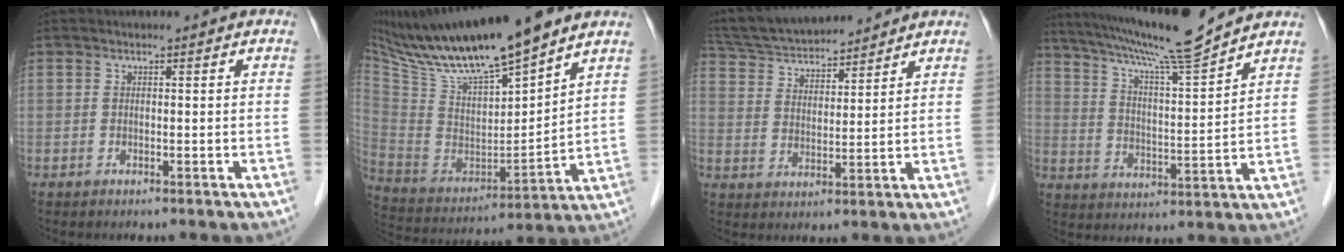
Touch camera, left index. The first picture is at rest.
{"total": 19.9, "force": [16.3, 1.9, 11.2], "torque": [-0.206, -0.004, 0.306]}
{"total": 14.9, "force": [13.7, 3.0, 5.1], "torque": [-0.098, 0.033, 0.240]}
{"total": 13.9, "force": [12.2, -1.4, 6.3], "torque": [-0.119, 0.000, 0.202]}